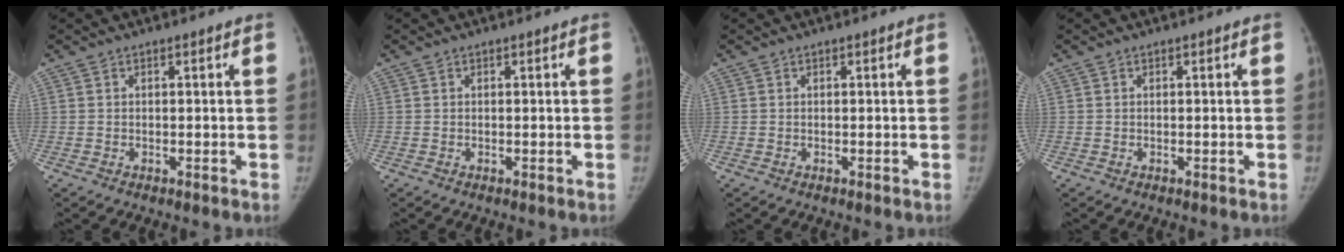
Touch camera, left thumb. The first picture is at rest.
{"total": 0.0}
{"total": 0.0}
{"total": 0.0}